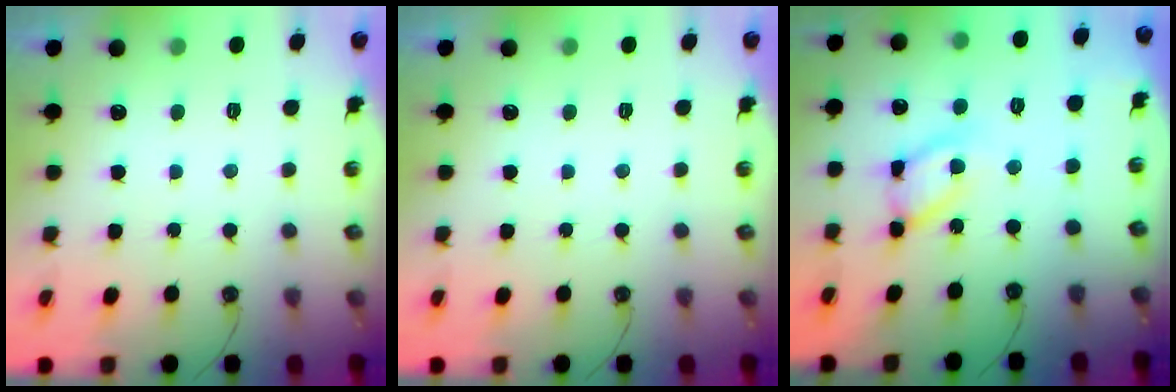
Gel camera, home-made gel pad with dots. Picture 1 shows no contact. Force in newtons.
{"total": 0.0}
{"total": 13.0, "press": 13.0, "slide": 0.9}